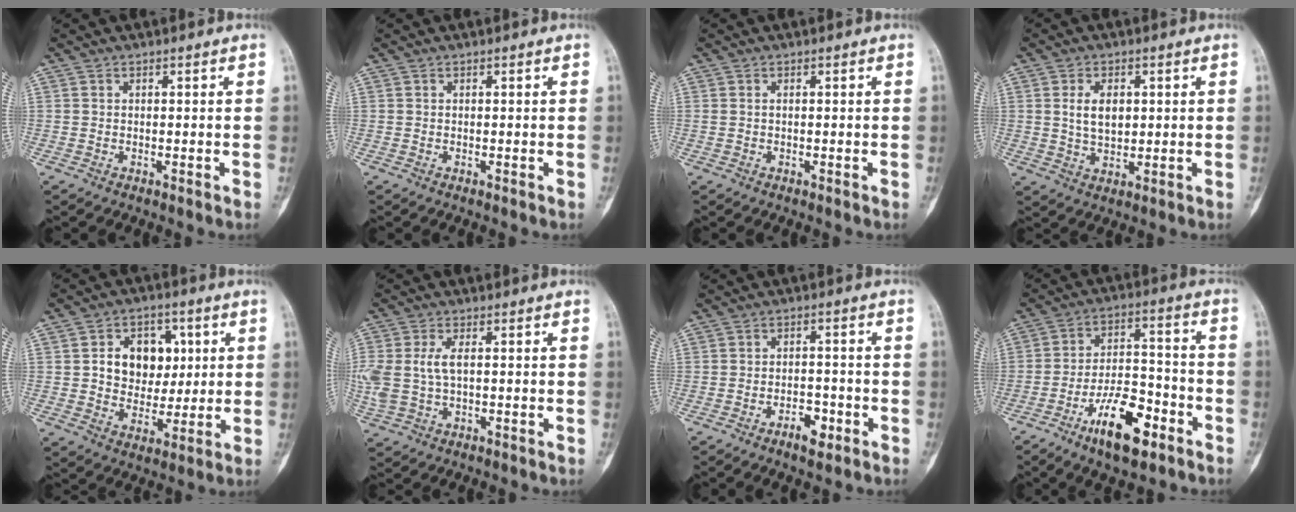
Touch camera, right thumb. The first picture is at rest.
{"total": 0.0}
{"total": 0.6, "force": [0.1, 0.3, 0.5], "torque": [-0.017, 0.004, 0.005]}
{"total": 5.6, "force": [1.2, 3.4, 4.3], "torque": [-0.062, -0.009, 0.024]}
{"total": 11.1, "force": [2.3, 8.8, 6.5], "torque": [-0.046, -0.001, 0.041]}
{"total": 7.2, "force": [0.7, 3.9, 6.0], "torque": [-0.159, 0.008, 0.018]}
{"total": 4.0, "force": [-2.4, 1.8, 2.6], "torque": [-0.032, 0.016, -0.038]}
{"total": 13.1, "force": [-7.5, 5.2, 9.4], "torque": [-0.148, 0.049, -0.126]}